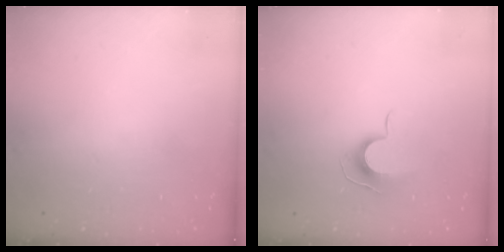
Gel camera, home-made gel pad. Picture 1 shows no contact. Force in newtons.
{"total": 8.9, "press": 8.8, "slide": 0.5}